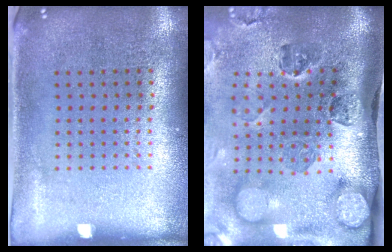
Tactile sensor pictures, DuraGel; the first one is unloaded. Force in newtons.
{"total": 4.3, "press": 3.1, "slide": 2.9}